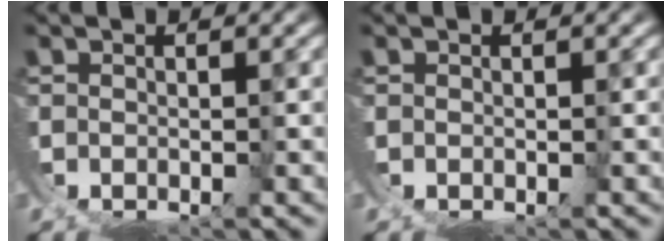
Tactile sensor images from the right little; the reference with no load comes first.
{"total": 0.0}